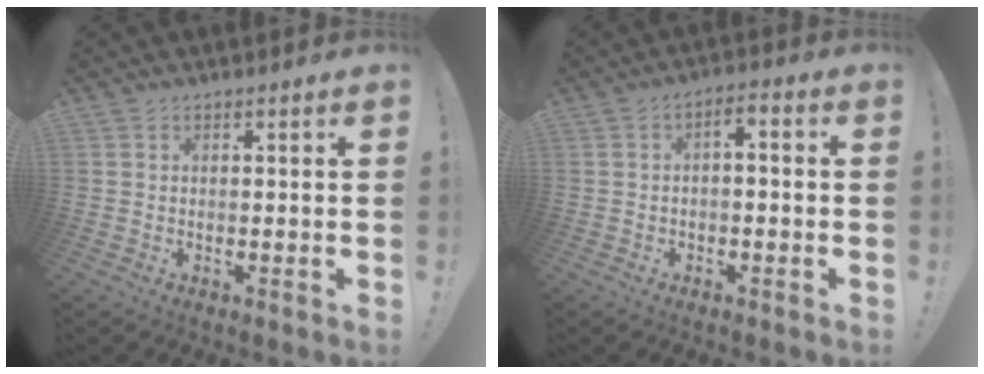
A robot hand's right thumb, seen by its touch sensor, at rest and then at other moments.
{"total": 3.2, "force": [-1.7, 1.4, 2.3], "torque": [-0.043, 0.010, -0.031]}